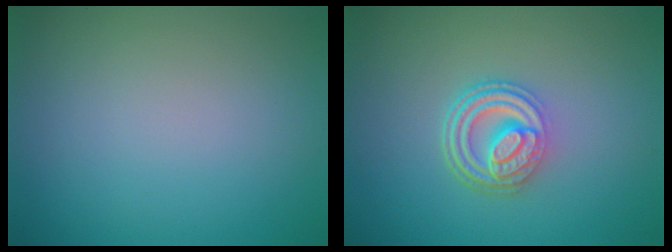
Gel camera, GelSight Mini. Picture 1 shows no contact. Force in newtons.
{"total": 4.8, "press": 3.4, "slide": 3.3}